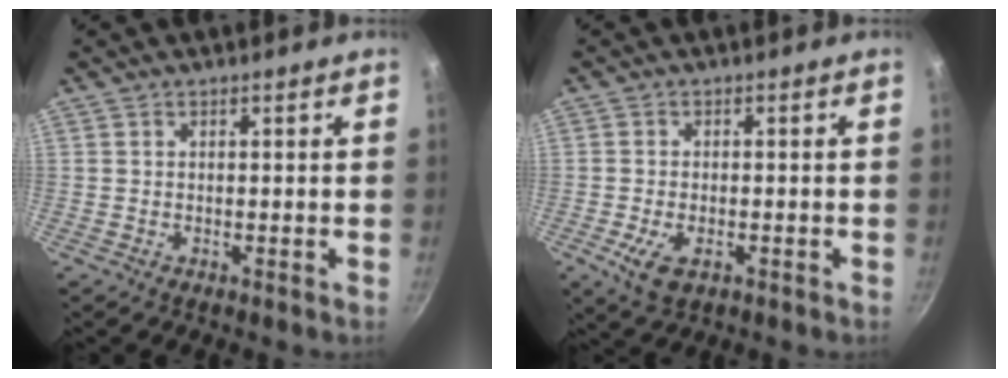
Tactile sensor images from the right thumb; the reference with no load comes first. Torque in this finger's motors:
{"motor_torque": [-0.21, 0.35, 0.33, 0.41, 0.05]}